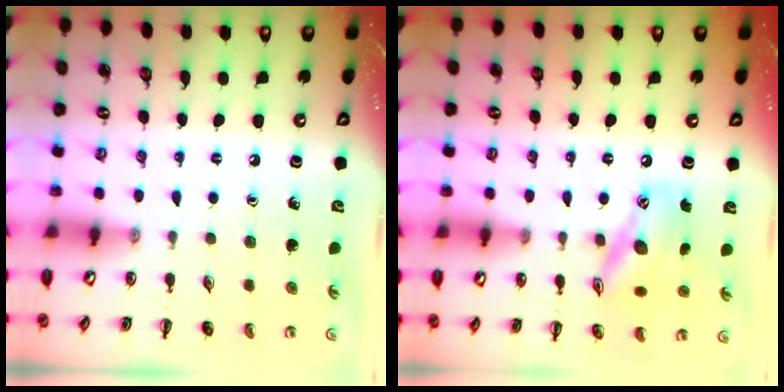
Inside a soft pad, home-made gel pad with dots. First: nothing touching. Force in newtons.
{"total": 13.9, "press": 13.6, "slide": 2.7}